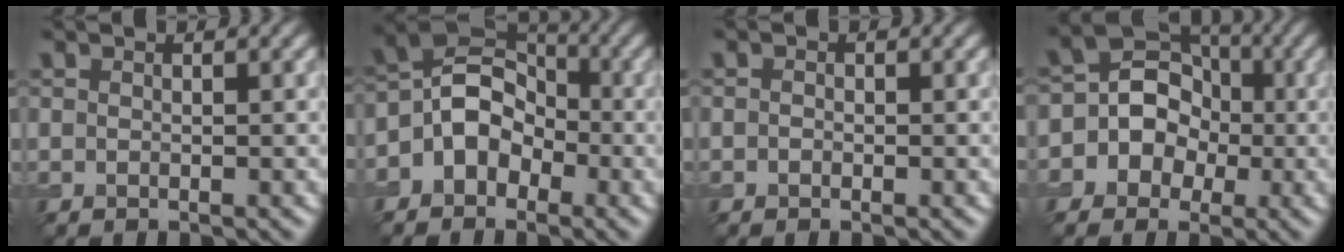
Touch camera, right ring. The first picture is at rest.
{"total": 5.9, "force": [-1.8, 4.5, 3.4], "torque": [-0.029, 0.016, -0.045]}
{"total": 0.0}
{"total": 7.5, "force": [-0.8, 6.9, 2.8], "torque": [-0.018, 0.038, -0.045]}